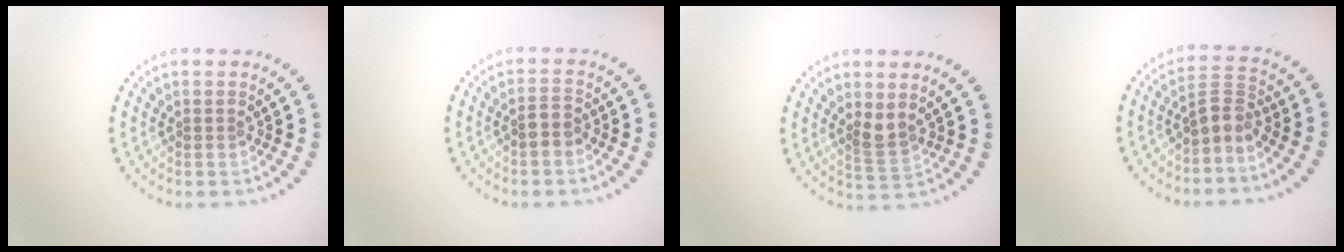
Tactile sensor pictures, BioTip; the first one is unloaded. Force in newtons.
{"total": 1.6, "press": 1.4, "slide": 0.8}
{"total": 1.7, "press": 1.4, "slide": 1.0}
{"total": 2.3, "press": 1.9, "slide": 1.4}